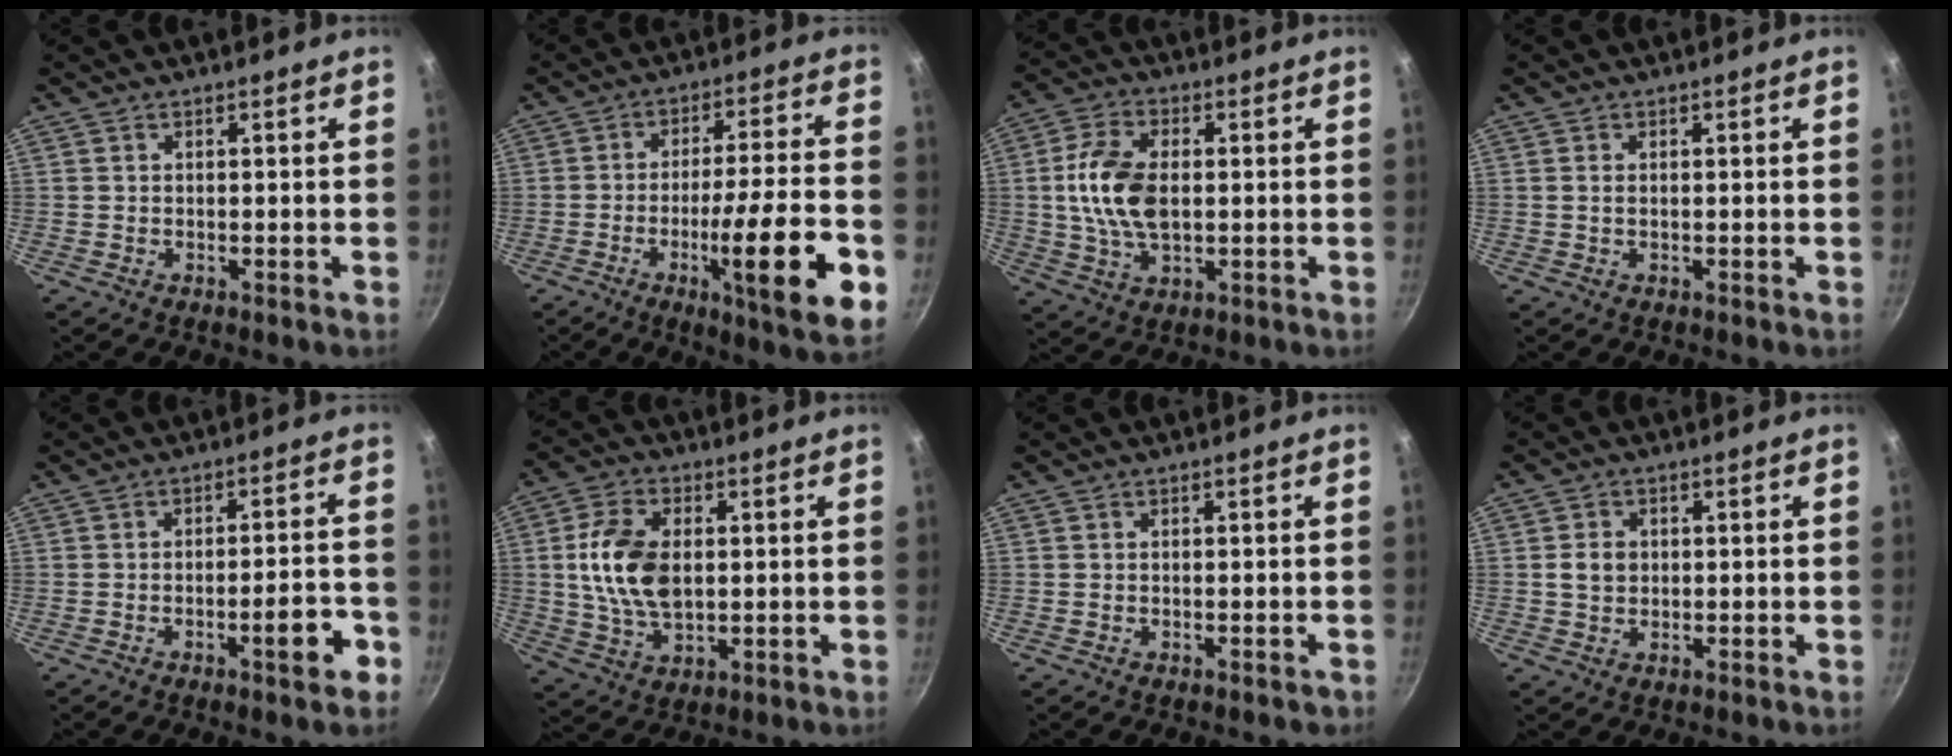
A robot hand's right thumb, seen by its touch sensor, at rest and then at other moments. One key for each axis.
{"total": 18.2, "fx": -6.1, "fy": 2.8, "fz": 16.9, "tx": -0.241, "ty": 0.022, "tz": -0.088}
{"total": 11.8, "fx": 0.5, "fy": 7.0, "fz": 9.4, "tx": -0.173, "ty": 0.011, "tz": 0.005}
{"total": 0.8, "fx": 0.1, "fy": 0.4, "fz": 0.6, "tx": -0.011, "ty": 0.001, "tz": 0.000}
{"total": 7.3, "fx": -3.4, "fy": 1.9, "fz": 6.1, "tx": -0.064, "ty": 0.032, "tz": -0.043}
{"total": 12.5, "fx": 1.1, "fy": 7.8, "fz": 9.7, "tx": -0.170, "ty": 0.001, "tz": 0.019}
{"total": 0.8, "fx": -0.5, "fy": 0.4, "fz": 0.5, "tx": -0.004, "ty": 0.007, "tz": -0.001}
{"total": 3.5, "fx": 0.3, "fy": 2.8, "fz": 2.0, "tx": -0.025, "ty": 0.006, "tz": 0.003}